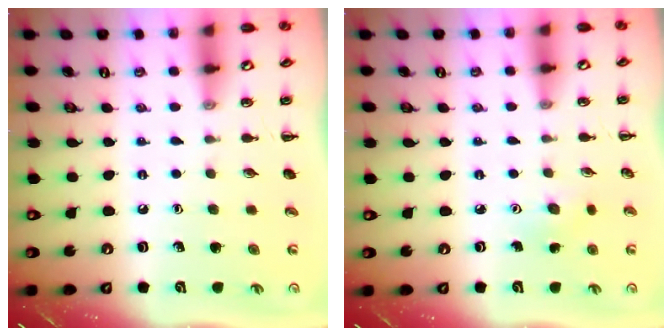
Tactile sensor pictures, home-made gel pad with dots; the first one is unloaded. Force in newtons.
{"total": 3.2, "press": 3.1, "slide": 1.0}